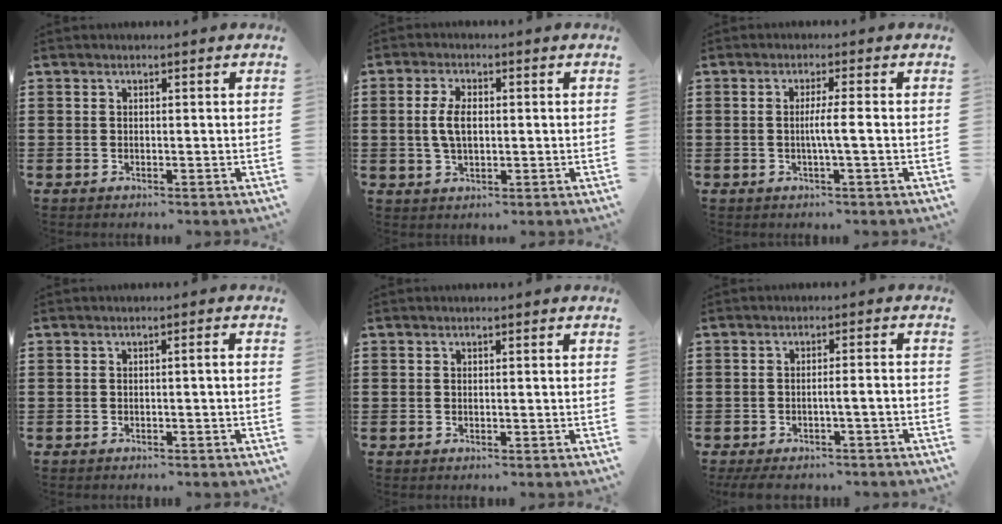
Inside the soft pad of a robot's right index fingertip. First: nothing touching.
{"total": 5.0, "force": [0.3, 2.3, 4.4], "torque": [-0.102, 0.002, -0.001]}
{"total": 3.2, "force": [-0.4, -0.2, 3.1], "torque": [-0.055, -0.007, -0.010]}
{"total": 0.9, "force": [-0.6, 0.0, 0.6], "torque": [-0.011, -0.003, -0.012]}
{"total": 0.0}
{"total": 3.0, "force": [-2.3, 0.0, 1.9], "torque": [-0.031, -0.004, -0.046]}